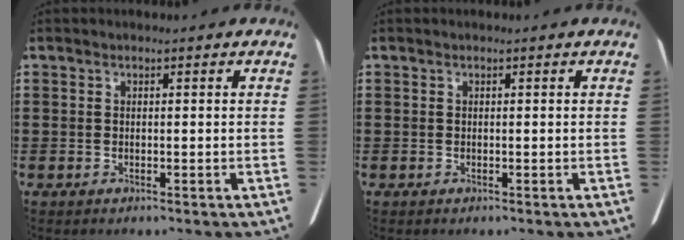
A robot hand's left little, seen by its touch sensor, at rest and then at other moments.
{"total": 0.0}